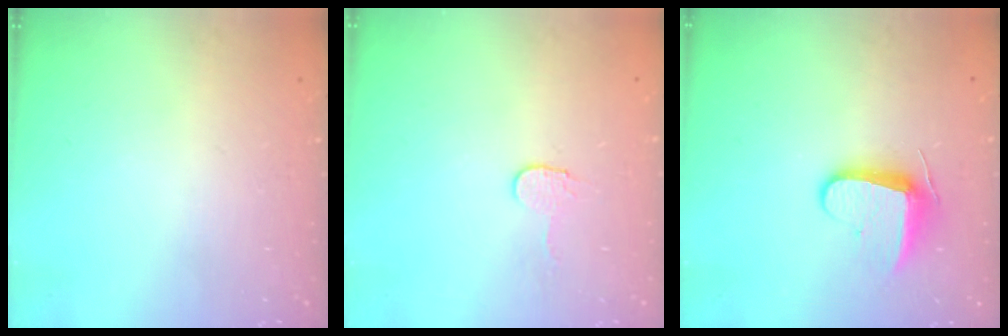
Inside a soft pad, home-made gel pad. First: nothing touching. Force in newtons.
{"total": 3.2, "press": 3.2, "slide": 0.3}
{"total": 9.3, "press": 9.3, "slide": 0.6}